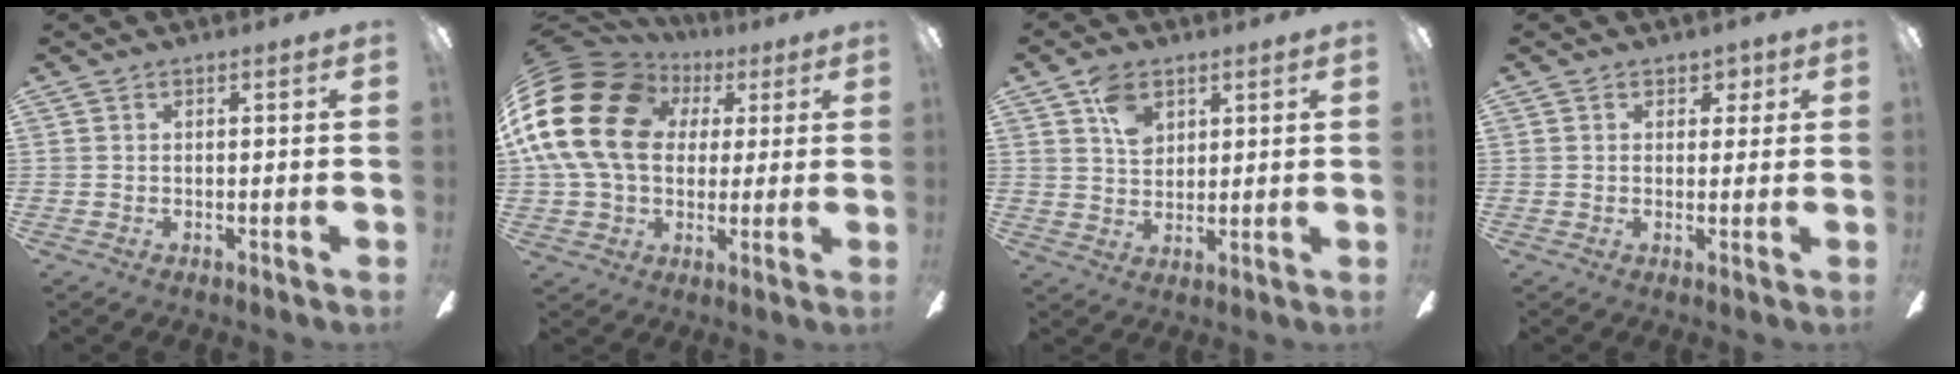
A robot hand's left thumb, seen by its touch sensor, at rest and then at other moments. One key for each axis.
{"total": 22.4, "fx": 3.9, "fy": 17.5, "fz": 13.5, "tx": -0.296, "ty": -0.006, "tz": 0.066}
{"total": 7.1, "fx": 3.5, "fy": 4.9, "fz": 3.9, "tx": -0.064, "ty": 0.002, "tz": 0.063}
{"total": 3.0, "fx": 1.3, "fy": 2.4, "fz": 1.1, "tx": -0.002, "ty": 0.001, "tz": 0.018}